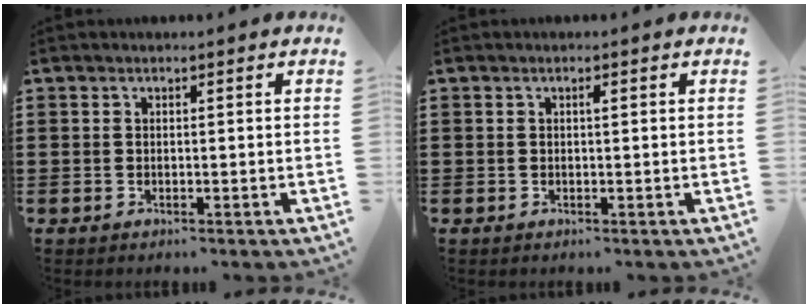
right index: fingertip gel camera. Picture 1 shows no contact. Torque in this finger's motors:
{"motor_torque": [0.18, -0.14, 0.00, 0.01]}